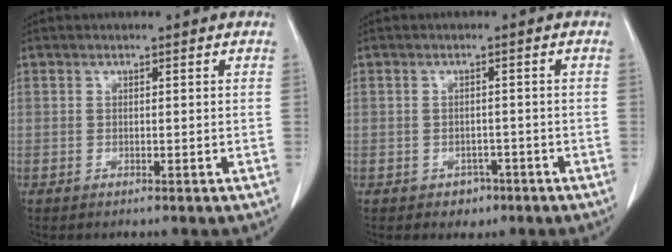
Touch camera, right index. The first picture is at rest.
{"total": 2.5, "force": [-1.4, 1.9, 0.7], "torque": [-0.005, 0.007, -0.013]}